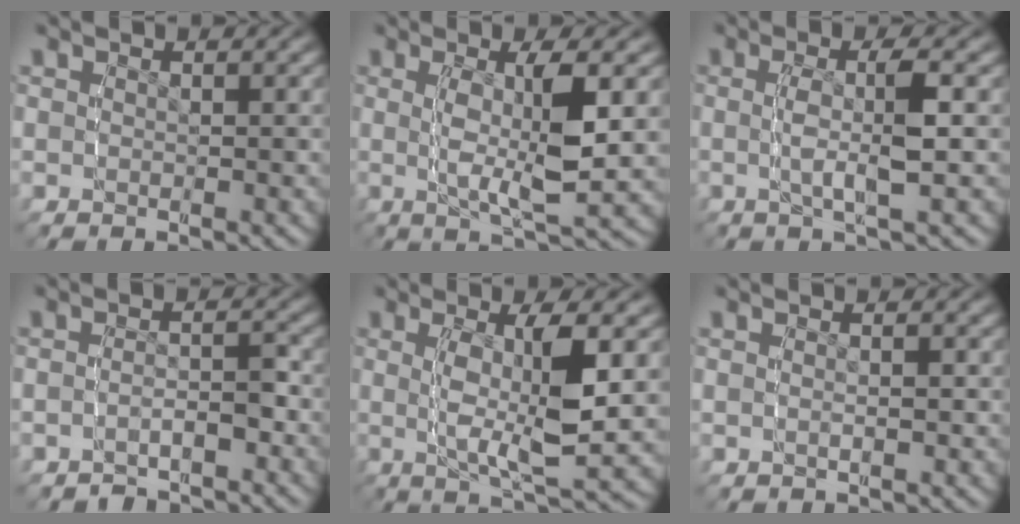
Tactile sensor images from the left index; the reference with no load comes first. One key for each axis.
{"total": 6.1, "fx": 0.3, "fy": 1.1, "fz": 6.0, "tx": -0.111, "ty": -0.009, "tz": 0.014}
{"total": 3.2, "fx": -0.2, "fy": -0.1, "fz": 3.2, "tx": -0.068, "ty": -0.002, "tz": -0.001}
{"total": 3.4, "fx": -3.1, "fy": 1.4, "fz": 0.8, "tx": -0.025, "ty": -0.007, "tz": -0.049}
{"total": 6.8, "fx": 0.3, "fy": 1.5, "fz": 6.6, "tx": -0.123, "ty": -0.013, "tz": 0.015}
{"total": 0.5, "fx": -0.4, "fy": -0.2, "fz": -0.2, "tx": -0.008, "ty": -0.001, "tz": -0.007}